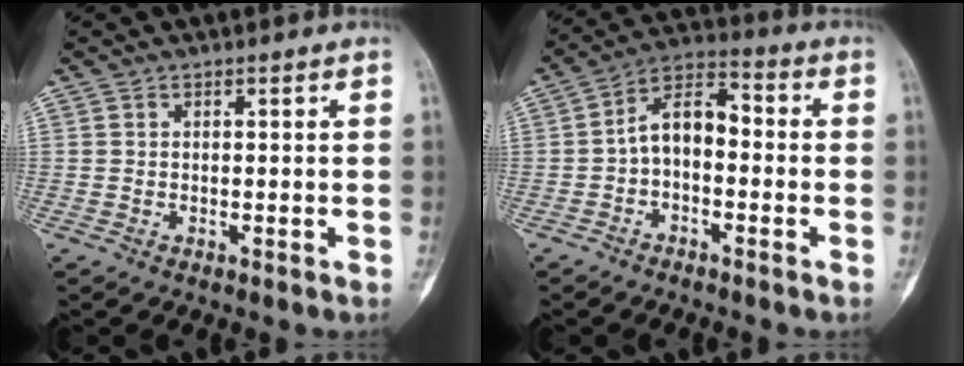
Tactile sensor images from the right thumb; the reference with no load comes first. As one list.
[{"total": 8.6, "force": [-1.2, 5.2, 6.7], "torque": [-0.099, 0.041, -0.037]}]